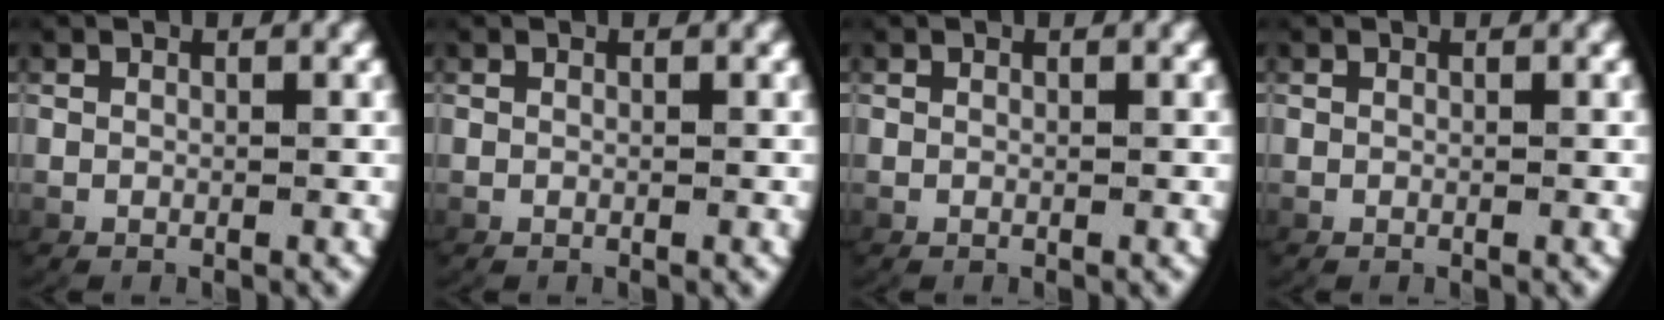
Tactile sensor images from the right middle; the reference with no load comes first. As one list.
[{"total": 0.0}, {"total": 0.0}, {"total": 0.0}]